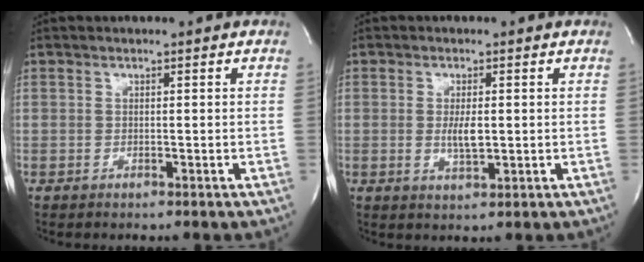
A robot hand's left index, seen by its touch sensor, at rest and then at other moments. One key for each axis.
{"total": 2.9, "fx": 0.0, "fy": 0.9, "fz": 2.8, "tx": -0.053, "ty": -0.009, "tz": 0.002}